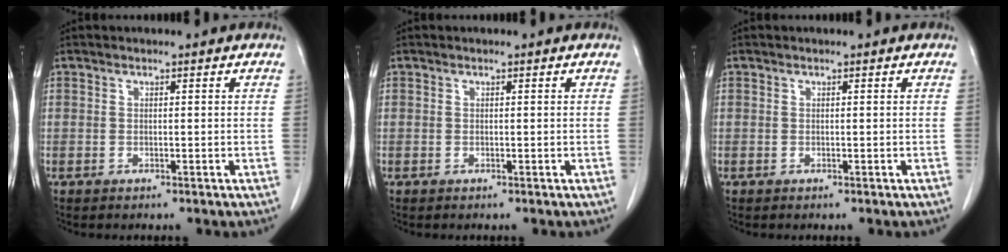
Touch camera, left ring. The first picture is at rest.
{"total": 0.0}
{"total": 0.0}